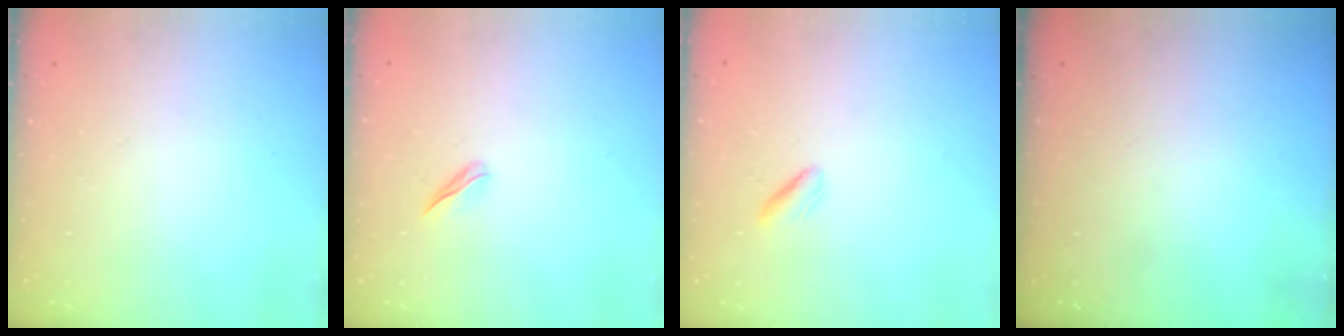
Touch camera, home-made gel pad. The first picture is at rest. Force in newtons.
{"total": 2.5, "press": 2.4, "slide": 0.8}
{"total": 1.9, "press": 1.8, "slide": 0.6}
{"total": 0.0}